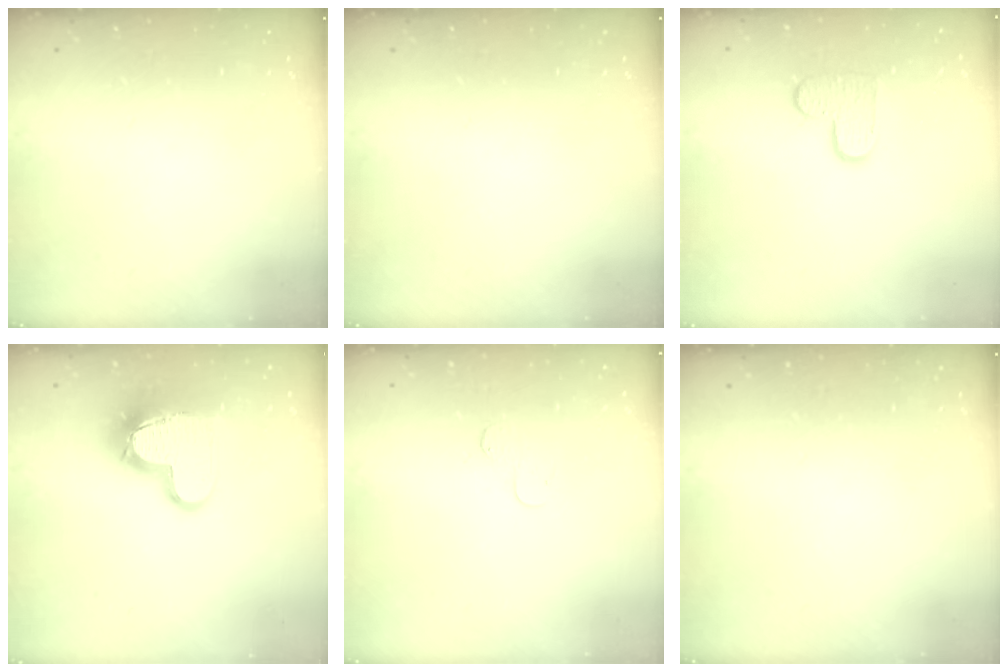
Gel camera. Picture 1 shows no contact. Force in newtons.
{"total": 0.0}
{"total": 8.3, "press": 8.2, "slide": 0.5}
{"total": 14.7, "press": 14.6, "slide": 1.2}
{"total": 3.7, "press": 3.7, "slide": 0.3}
{"total": 0.0}